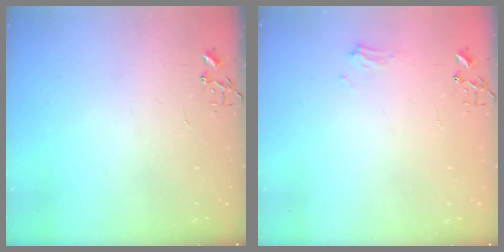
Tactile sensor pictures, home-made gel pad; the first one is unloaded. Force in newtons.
{"total": 6.7, "press": 6.7, "slide": 0.7}